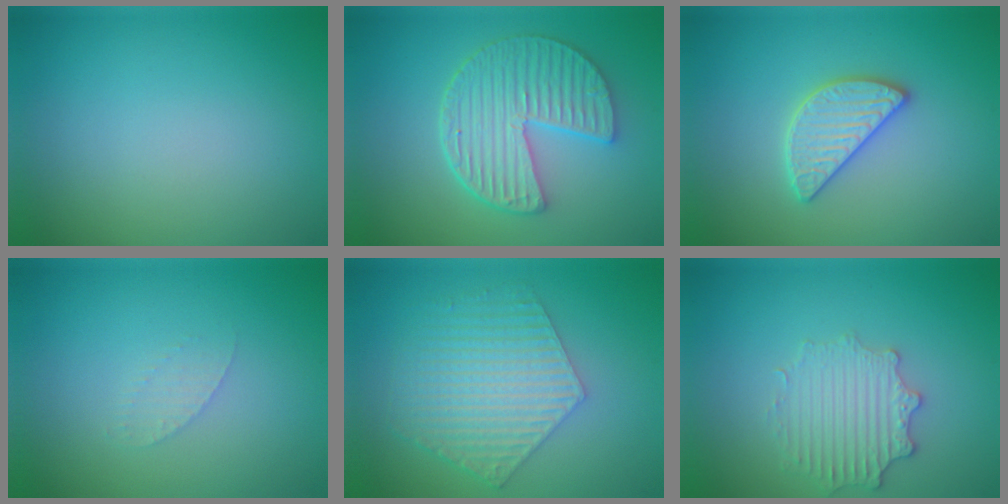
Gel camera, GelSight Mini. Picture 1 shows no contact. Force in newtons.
{"total": 5.9, "press": 4.7, "slide": 3.5}
{"total": 3.0, "press": 3.0, "slide": 0.2}
{"total": 1.0, "press": 1.0, "slide": 0.1}
{"total": 5.9, "press": 4.3, "slide": 4.0}
{"total": 2.7, "press": 2.6, "slide": 0.5}